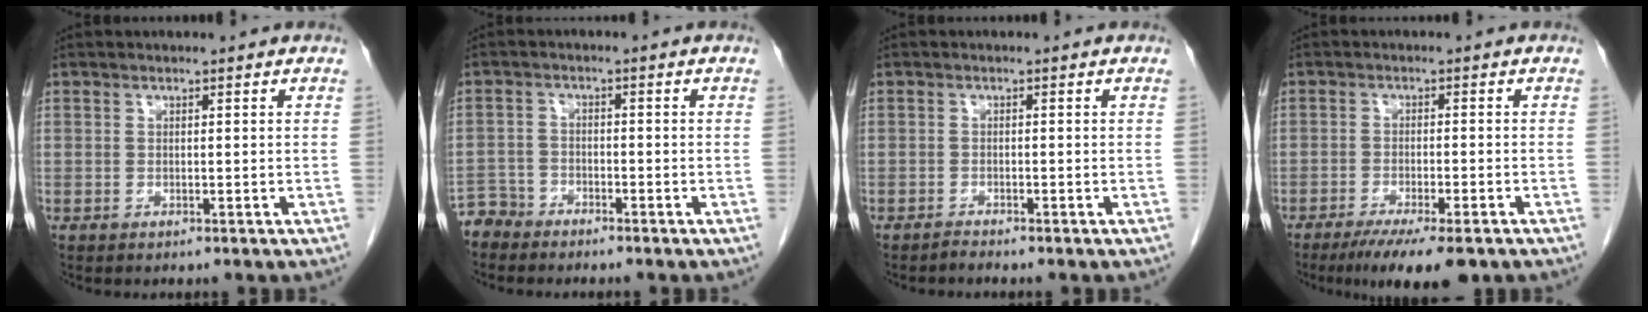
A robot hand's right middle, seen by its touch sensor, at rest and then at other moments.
{"total": 3.4, "force": [-3.2, 1.1, -0.7], "torque": [0.014, -0.003, -0.064]}
{"total": 0.8, "force": [-0.7, -0.1, 0.0], "torque": [-0.002, -0.003, -0.014]}
{"total": 9.5, "force": [-6.9, 1.4, 6.4], "torque": [-0.089, -0.017, -0.103]}